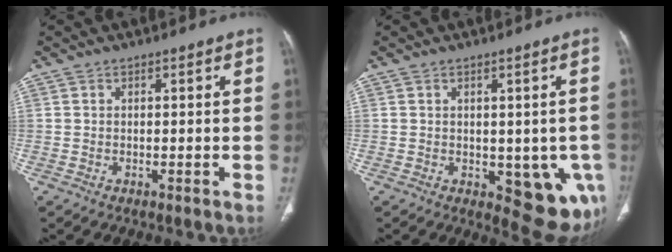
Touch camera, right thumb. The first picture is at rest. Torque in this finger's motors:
{"motor_torque": [1.20, 1.44, -0.12, 0.07, 0.21]}